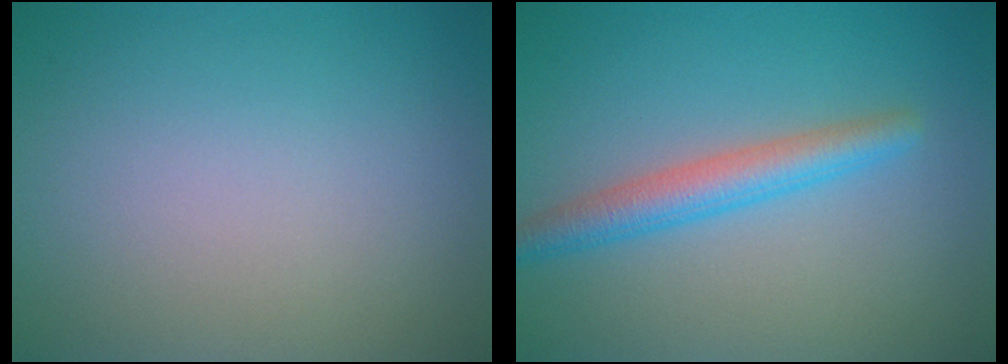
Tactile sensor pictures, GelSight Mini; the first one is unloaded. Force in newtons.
{"total": 3.3, "press": 3.3, "slide": 0.0}